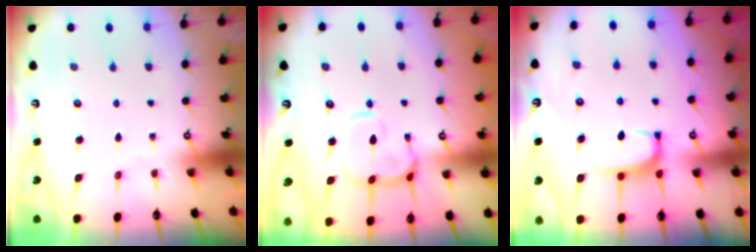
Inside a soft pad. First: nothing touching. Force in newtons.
{"total": 4.8, "press": 4.7, "slide": 1.0}
{"total": 2.1, "press": 2.1, "slide": 0.1}